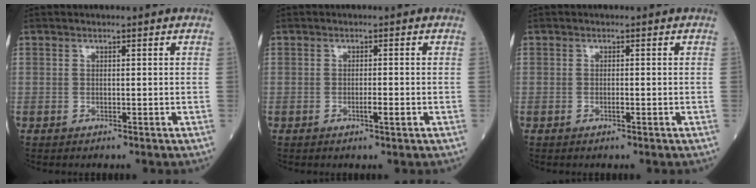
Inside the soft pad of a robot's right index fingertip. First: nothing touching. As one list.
[{"total": 1.9, "force": [-0.7, 0.1, 1.8], "torque": [-0.029, -0.002, -0.012]}, {"total": 0.9, "force": [-0.4, 0.1, 0.8], "torque": [-0.016, 0.000, -0.007]}]